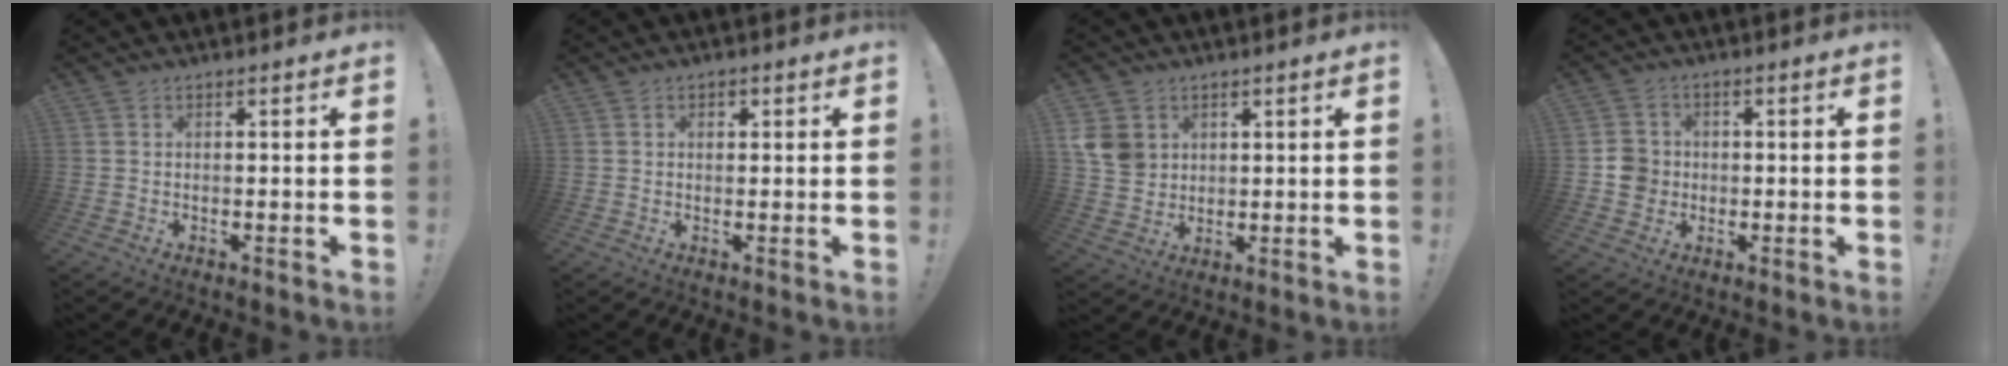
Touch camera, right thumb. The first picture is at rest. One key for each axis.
{"total": 1.5, "fx": 0.2, "fy": 1.3, "fz": 0.6, "tx": -0.004, "ty": 0.002, "tz": 0.002}
{"total": 8.0, "fx": 3.0, "fy": 6.8, "fz": 2.9, "tx": -0.051, "ty": -0.015, "tz": 0.062}
{"total": 6.9, "fx": -0.9, "fy": 6.5, "fz": 2.2, "tx": -0.040, "ty": 0.010, "tz": -0.014}